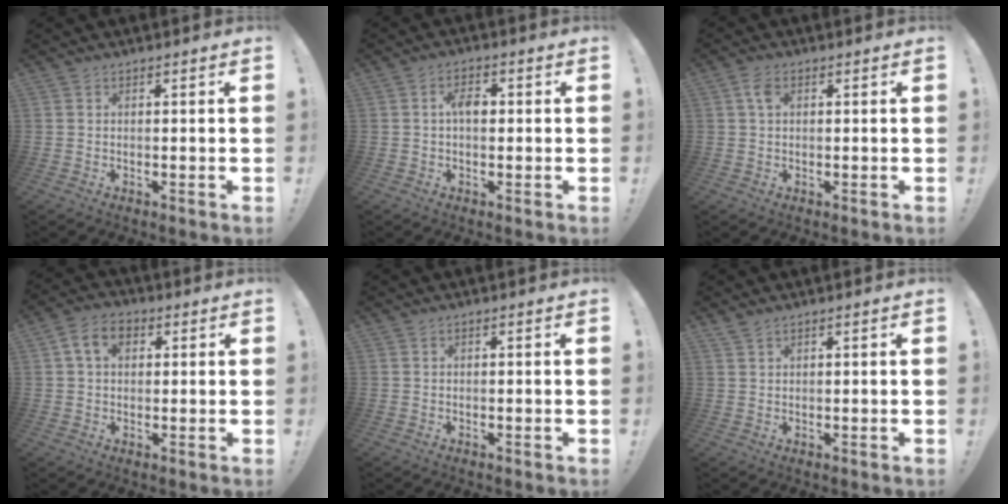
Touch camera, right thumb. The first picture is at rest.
{"total": 4.4, "force": [0.6, 2.5, 3.6], "torque": [-0.054, 0.007, 0.005]}
{"total": 3.3, "force": [1.1, 2.0, 2.5], "torque": [-0.045, 0.004, 0.018]}
{"total": 7.4, "force": [2.3, 5.2, 4.8], "torque": [-0.076, 0.010, 0.045]}
{"total": 0.0}
{"total": 1.5, "force": [1.3, 0.5, 0.6], "torque": [-0.009, -0.004, 0.023]}